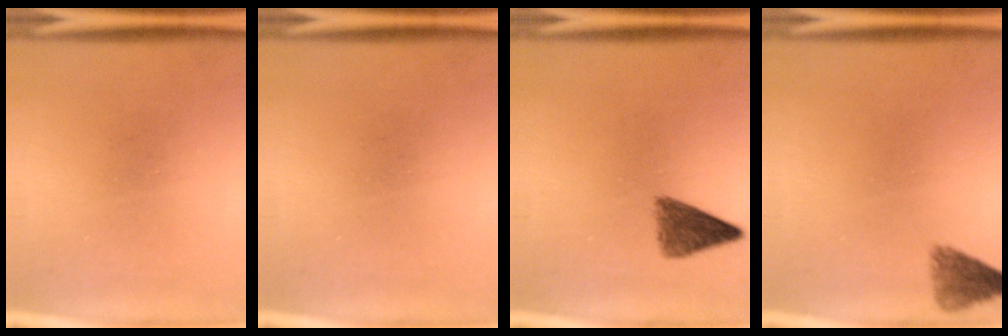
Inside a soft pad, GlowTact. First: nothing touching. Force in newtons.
{"total": 0.0}
{"total": 4.3}
{"total": 3.0}